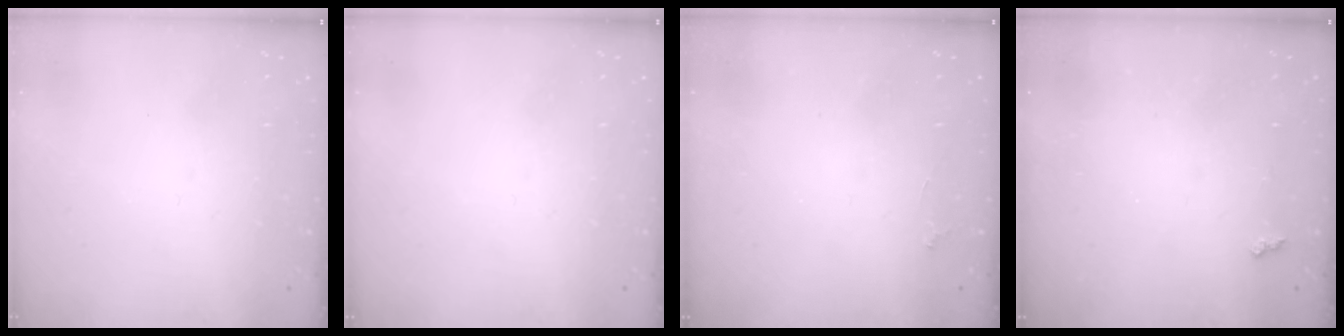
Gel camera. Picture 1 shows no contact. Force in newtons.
{"total": 0.0}
{"total": 2.0, "press": 1.9, "slide": 0.4}
{"total": 2.4, "press": 2.4, "slide": 0.4}